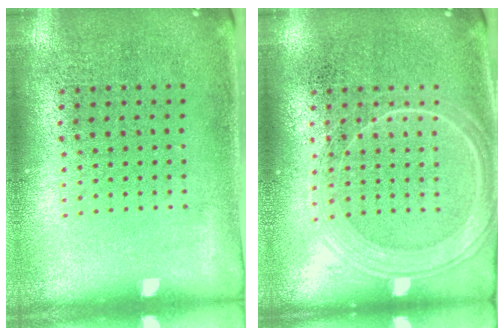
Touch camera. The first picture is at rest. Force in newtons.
{"total": 2.4, "press": 2.4, "slide": 0.4}